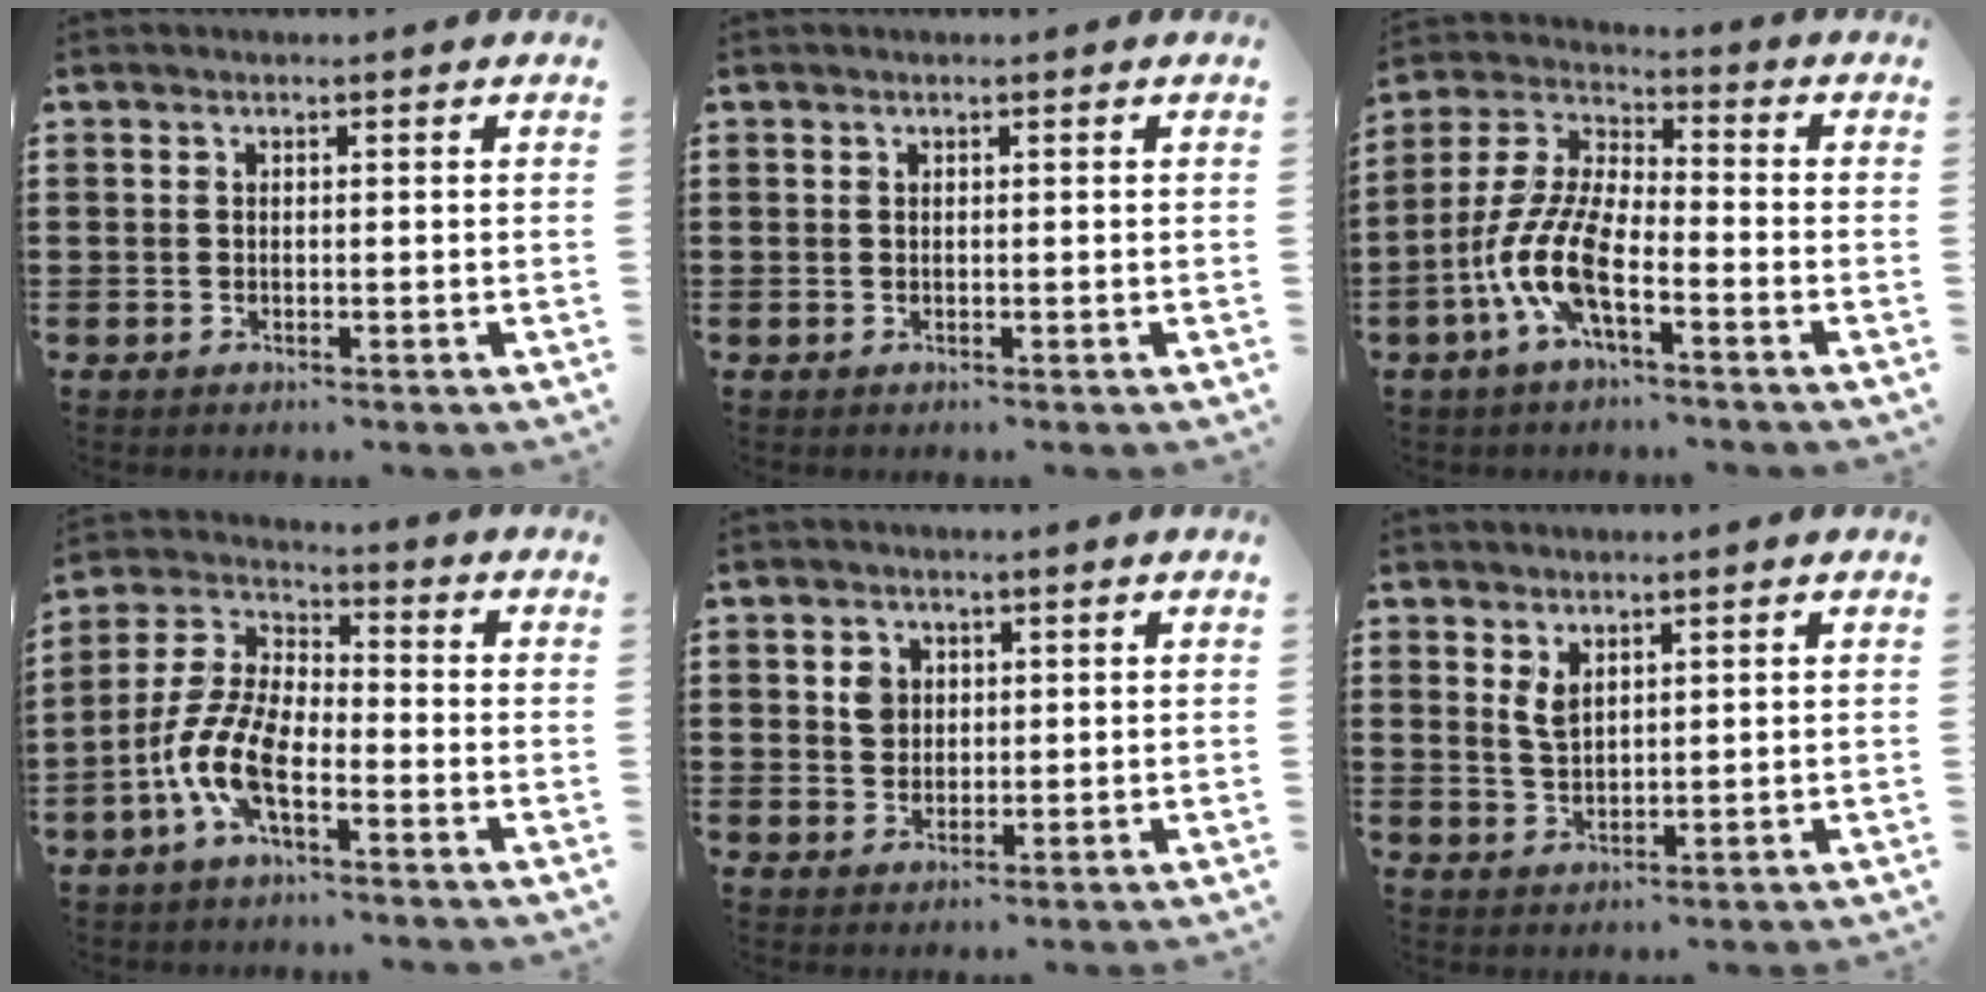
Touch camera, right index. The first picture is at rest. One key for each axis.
{"total": 0.0}
{"total": 10.1, "fx": -4.5, "fy": 3.3, "fz": 8.4, "tx": -0.209, "ty": -0.013, "tz": -0.091}
{"total": 9.6, "fx": -4.2, "fy": 3.8, "fz": 7.7, "tx": -0.199, "ty": -0.011, "tz": -0.085}
{"total": 2.9, "fx": 0.8, "fy": 2.5, "fz": 1.3, "tx": -0.034, "ty": 0.010, "tz": 0.014}
{"total": 2.6, "fx": 1.6, "fy": 1.3, "fz": 1.6, "tx": -0.036, "ty": 0.003, "tz": 0.030}